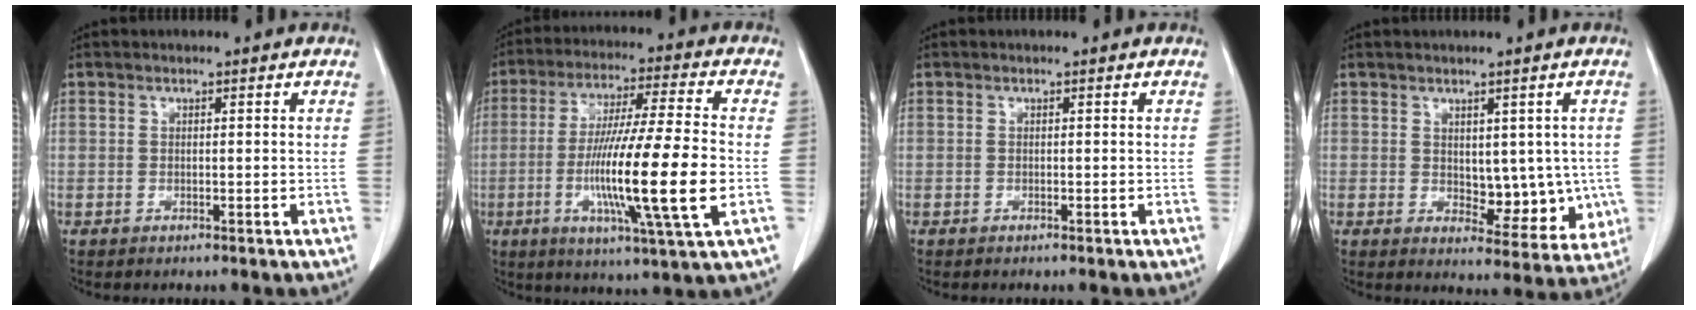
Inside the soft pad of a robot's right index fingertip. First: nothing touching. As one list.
[{"total": 17.3, "force": [-3.4, -0.2, 17.0], "torque": [-0.312, -0.019, -0.063]}, {"total": 0.0}, {"total": 7.7, "force": [0.2, 4.7, 6.1], "torque": [-0.055, -0.004, 0.018]}]